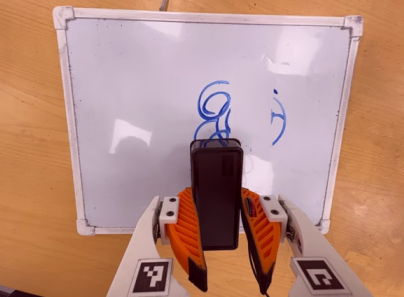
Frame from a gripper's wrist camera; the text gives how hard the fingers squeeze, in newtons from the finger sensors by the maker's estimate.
{"total": 7.5, "left": 6.3, "right": 8.6}